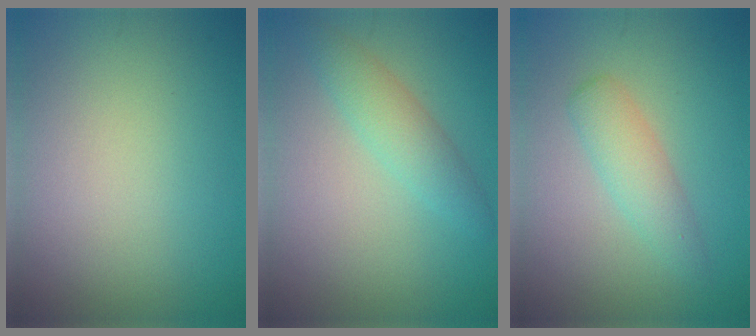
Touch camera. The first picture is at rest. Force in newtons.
{"total": 2.8, "press": 2.8, "slide": 0.1}
{"total": 2.6, "press": 2.6, "slide": 0.1}